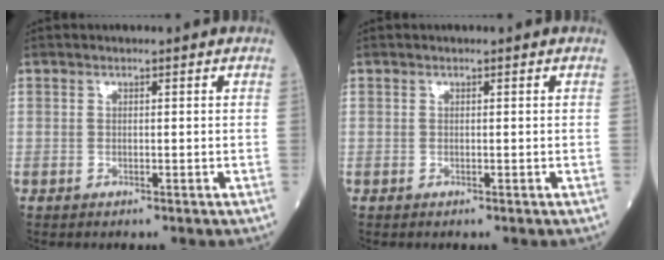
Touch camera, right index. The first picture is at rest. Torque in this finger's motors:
{"motor_torque": [-0.02, 0.06, -0.10, -0.01]}